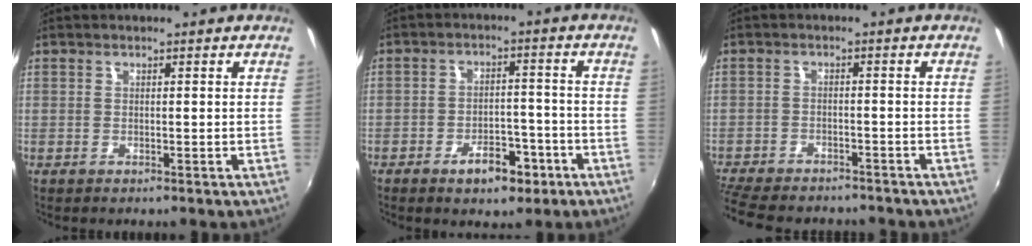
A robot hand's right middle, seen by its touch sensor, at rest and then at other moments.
{"total": 7.0, "force": [-4.1, 3.6, 4.3], "torque": [-0.081, 0.007, -0.054]}
{"total": 13.3, "force": [-11.5, 4.3, 5.2], "torque": [-0.137, -0.022, -0.181]}